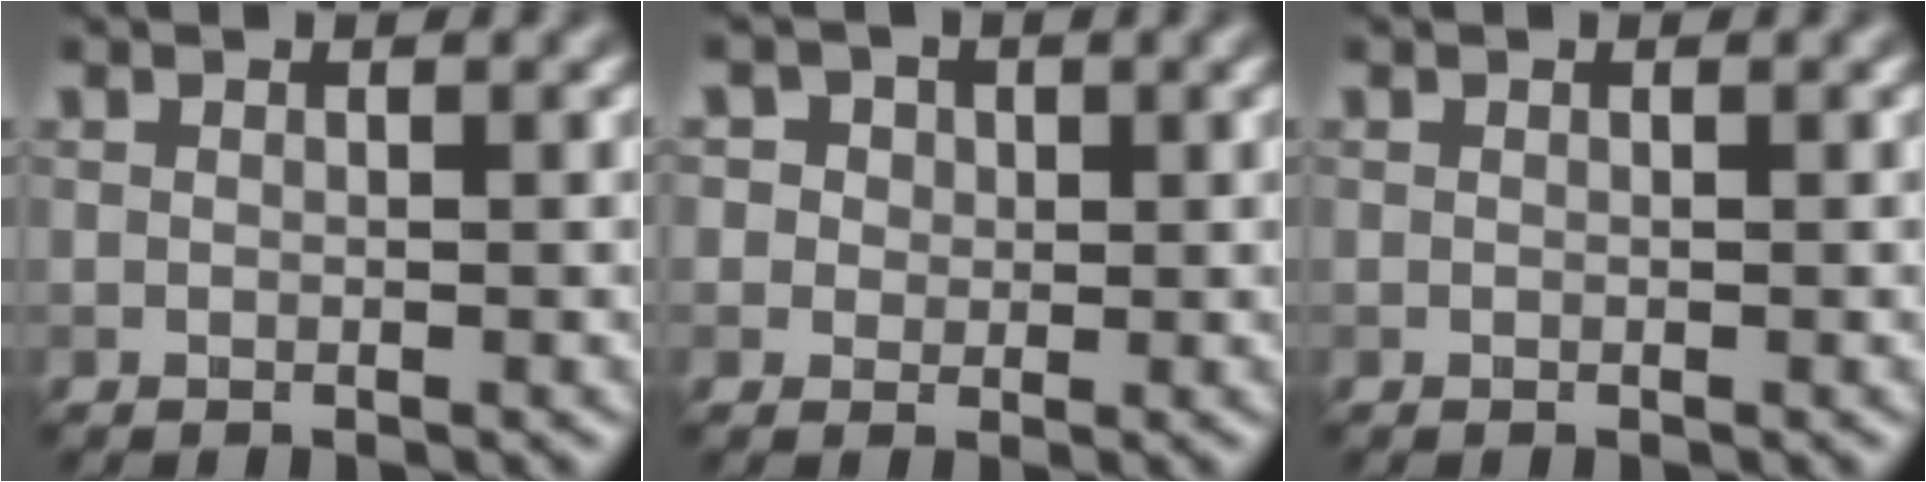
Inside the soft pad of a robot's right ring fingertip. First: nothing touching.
{"total": 4.6, "force": [2.2, 3.6, 1.8], "torque": [-0.017, 0.016, 0.016]}
{"total": 0.0}